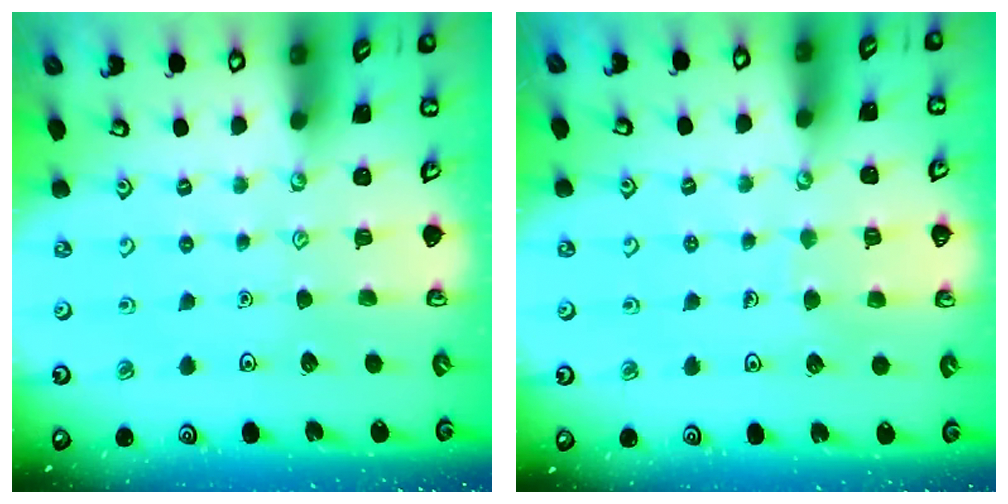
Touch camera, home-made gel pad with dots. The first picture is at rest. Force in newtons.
{"total": 4.4, "press": 4.4, "slide": 0.3}